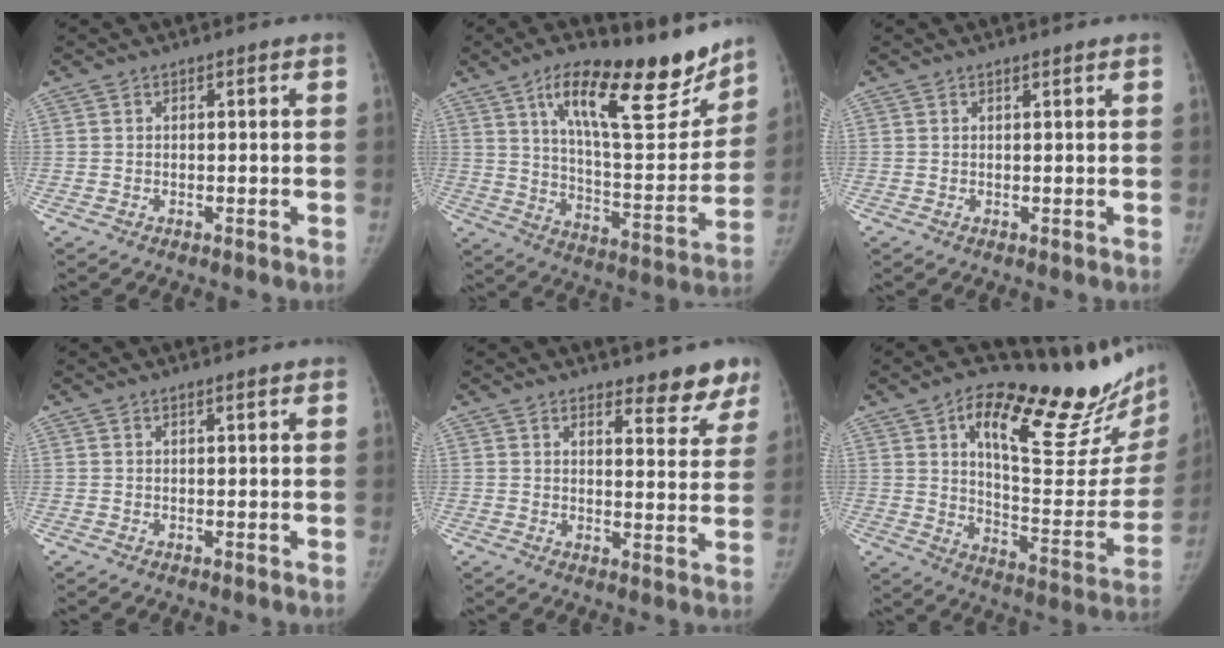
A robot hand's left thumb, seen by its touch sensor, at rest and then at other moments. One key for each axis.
{"total": 23.5, "fx": 15.9, "fy": 7.6, "fz": 15.5, "tx": -0.185, "ty": -0.081, "tz": 0.253}
{"total": 0.5, "fx": 0.5, "fy": 0.1, "fz": 0.1, "tx": -0.006, "ty": -0.005, "tz": 0.009}
{"total": 0.9, "fx": 0.8, "fy": 0.2, "fz": 0.4, "tx": -0.007, "ty": -0.004, "tz": 0.012}
{"total": 7.7, "fx": 6.6, "fy": 2.7, "fz": 2.9, "tx": 0.002, "ty": -0.047, "tz": 0.072}
{"total": 30.4, "fx": 17.5, "fy": 9.8, "fz": 22.9, "tx": -0.279, "ty": -0.062, "tz": 0.268}